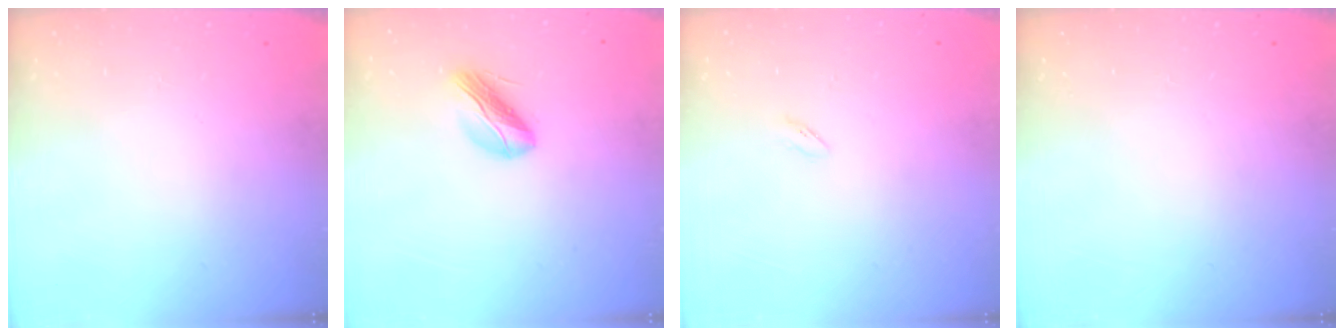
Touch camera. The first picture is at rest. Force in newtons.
{"total": 7.2, "press": 7.1, "slide": 1.6}
{"total": 1.7, "press": 1.5, "slide": 0.6}
{"total": 0.0}